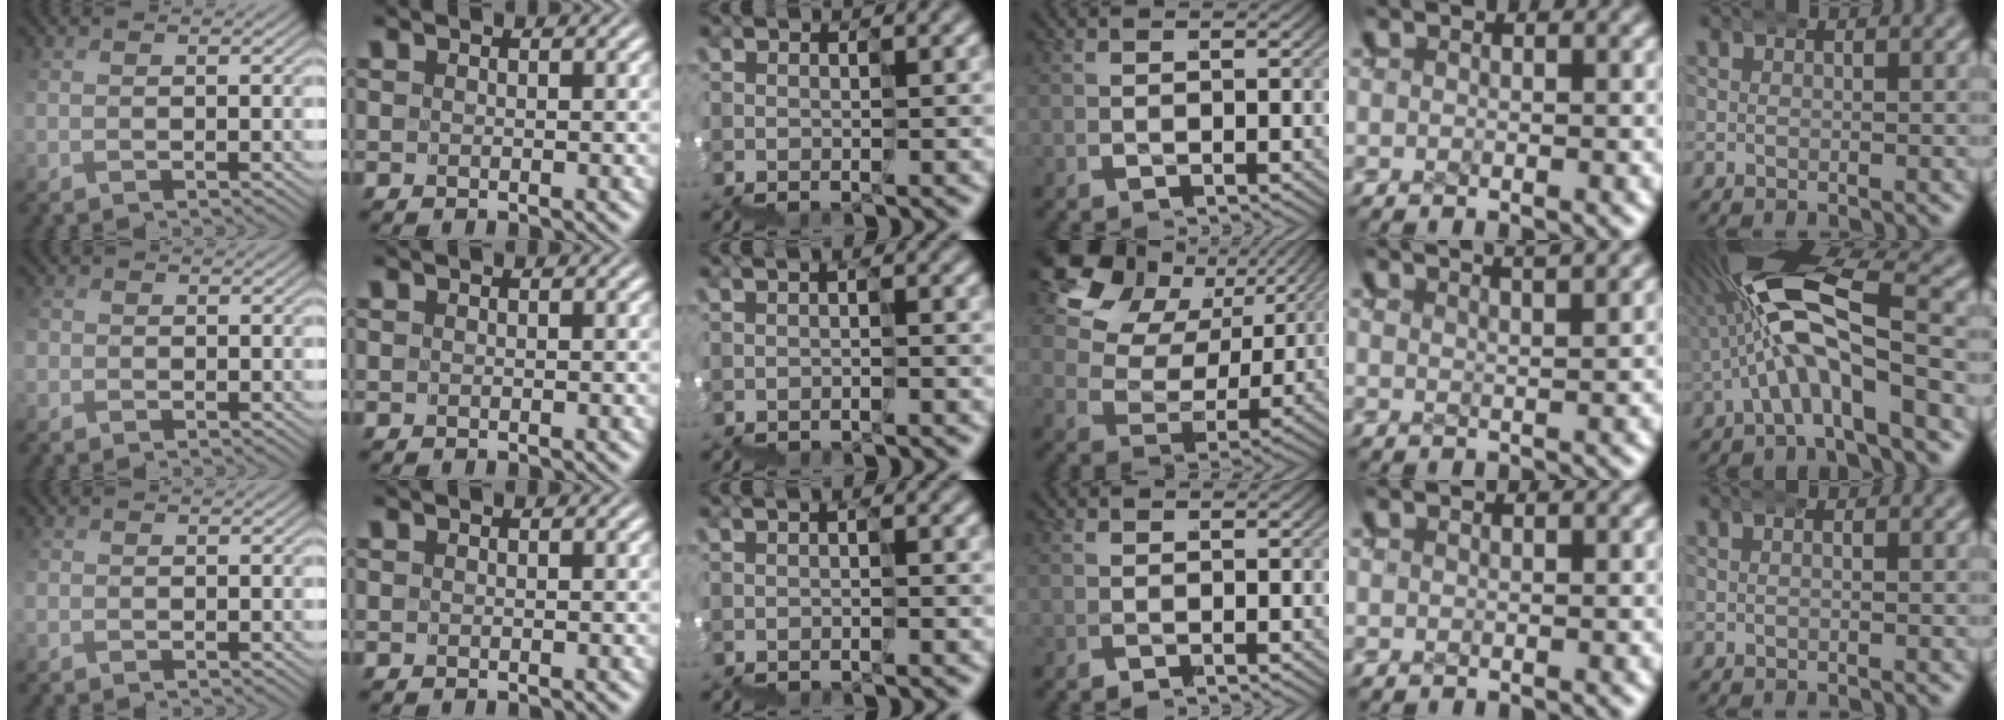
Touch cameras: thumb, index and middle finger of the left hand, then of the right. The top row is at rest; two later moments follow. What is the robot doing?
{"motion": "wrap", "object": "ethernet cable"}